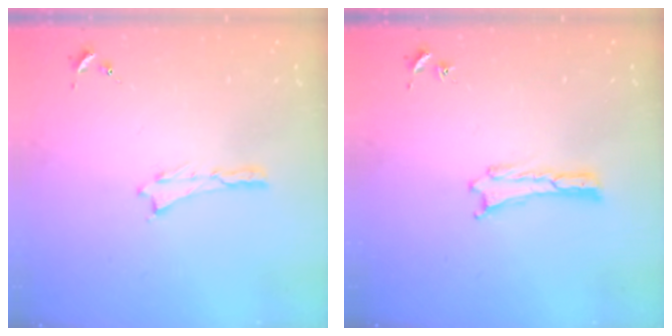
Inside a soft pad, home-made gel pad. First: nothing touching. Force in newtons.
{"total": 0.0}